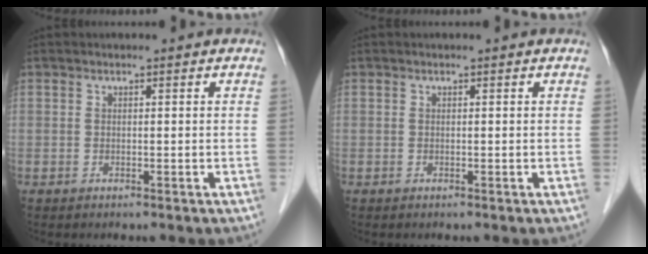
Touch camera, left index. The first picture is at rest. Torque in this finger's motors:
{"motor_torque": [0.02, 0.02, 0.00, 0.00]}